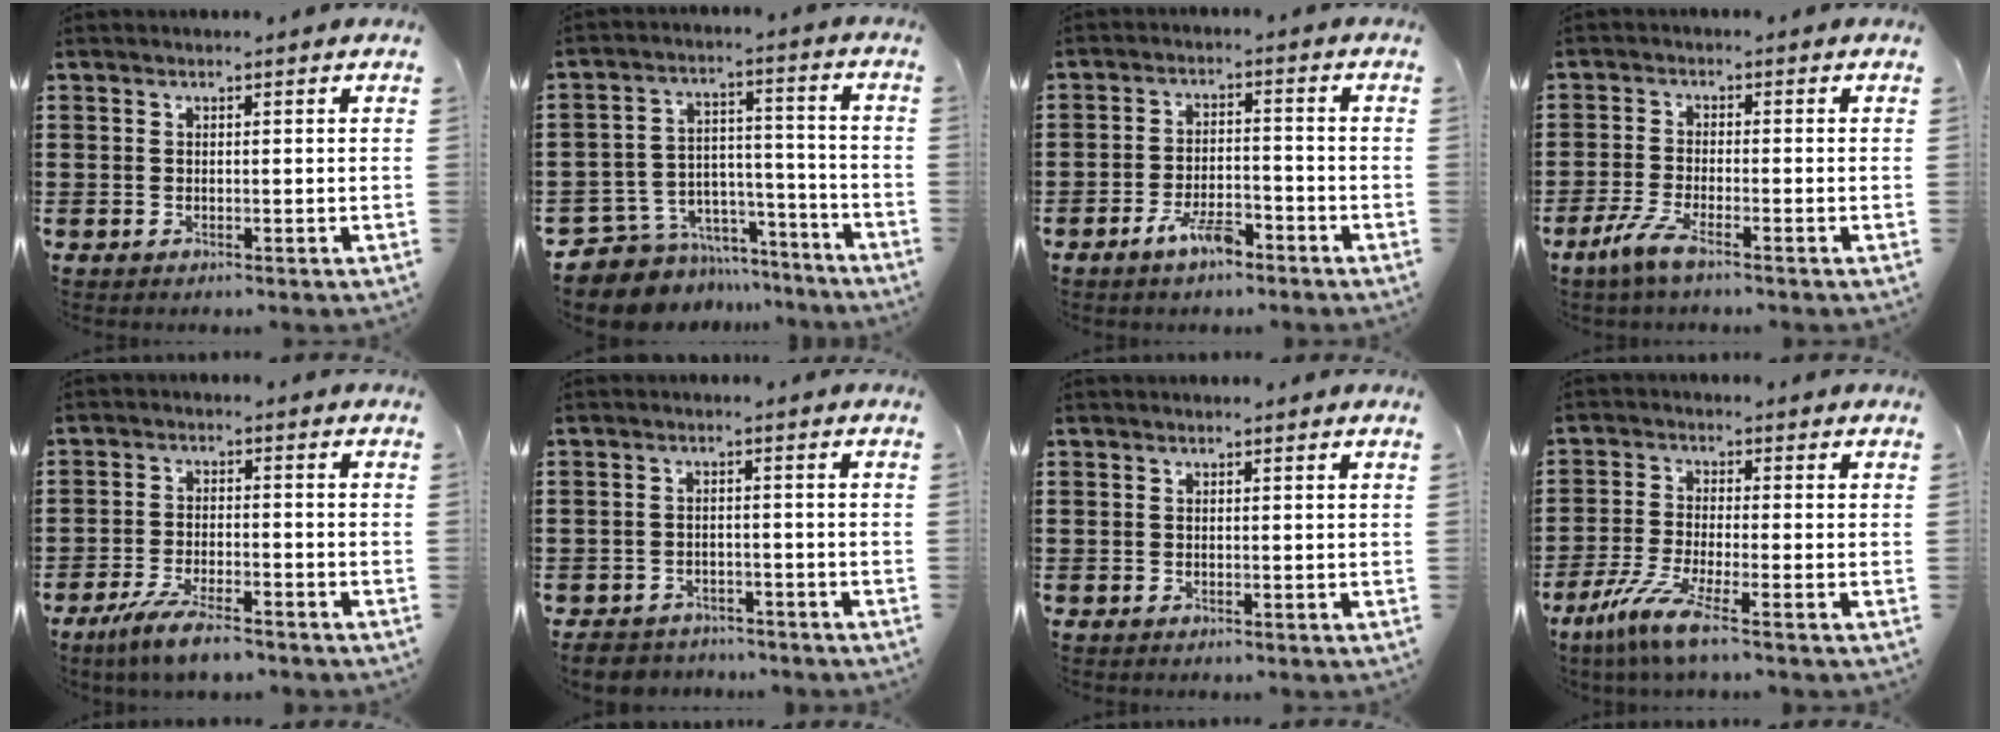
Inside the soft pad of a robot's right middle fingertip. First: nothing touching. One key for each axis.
{"total": 7.8, "fx": -7.0, "fy": 3.5, "fz": 0.6, "tx": -0.021, "ty": 0.016, "tz": -0.135}
{"total": 5.2, "fx": -3.7, "fy": 1.6, "fz": 3.3, "tx": -0.073, "ty": 0.005, "tz": -0.073}
{"total": 4.3, "fx": -2.8, "fy": 0.5, "fz": 3.3, "tx": -0.080, "ty": -0.013, "tz": -0.056}
{"total": 5.7, "fx": -4.7, "fy": 0.8, "fz": 3.1, "tx": -0.069, "ty": -0.006, "tz": -0.092}
{"total": 3.2, "fx": -3.1, "fy": 0.8, "fz": 0.2, "tx": -0.016, "ty": 0.000, "tz": -0.070}
{"total": 0.0}
{"total": 6.6, "fx": -4.2, "fy": 0.2, "fz": 5.0, "tx": -0.123, "ty": -0.023, "tz": -0.086}